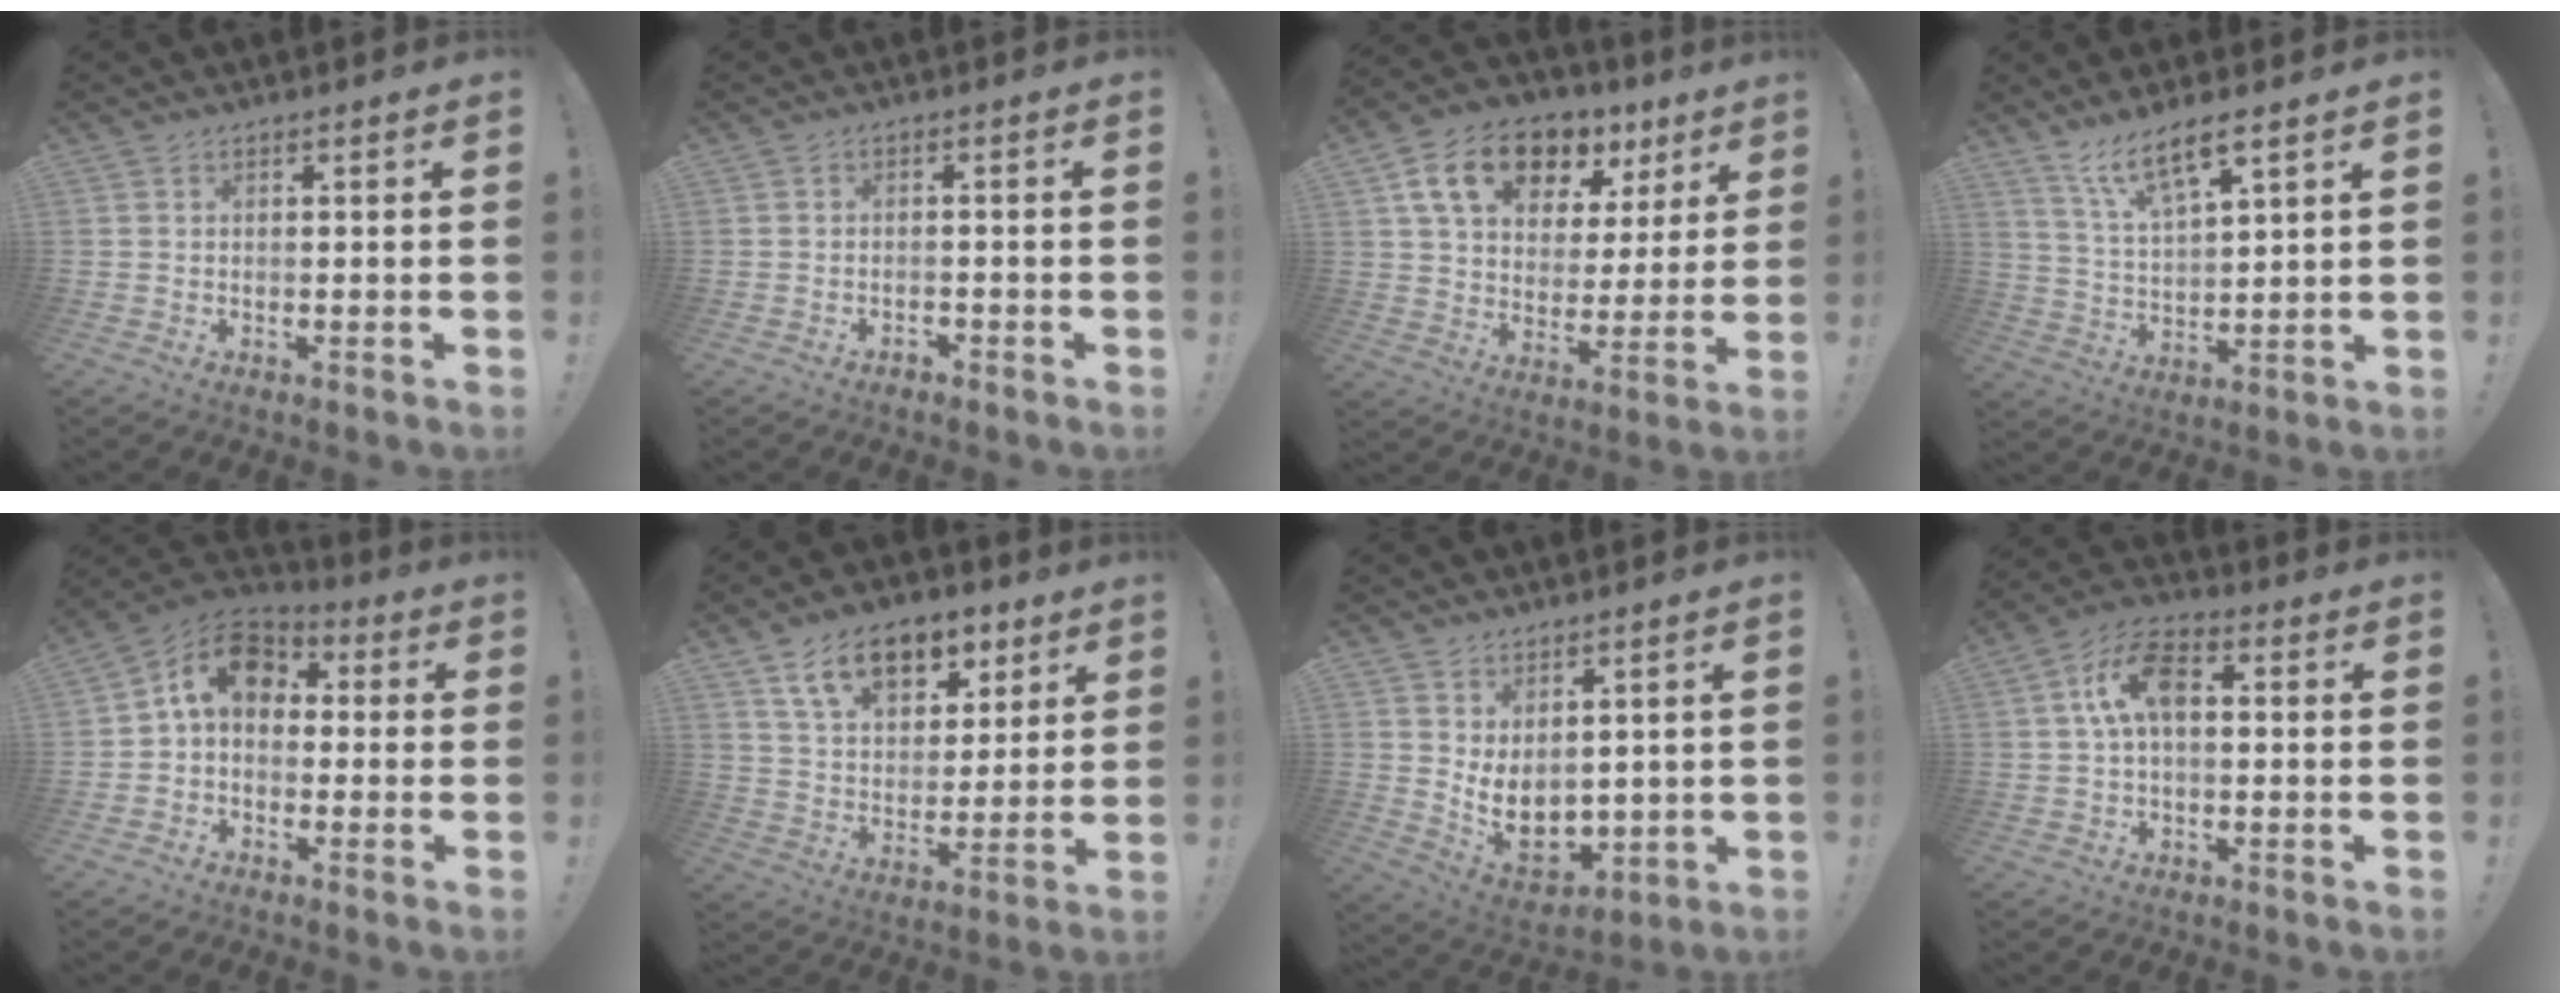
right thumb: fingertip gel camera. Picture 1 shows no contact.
{"total": 1.5, "force": [-1.5, 0.2, 0.2], "torque": [-0.006, 0.001, -0.027]}
{"total": 16.9, "force": [9.6, 10.3, 9.2], "torque": [-0.149, -0.042, 0.174]}
{"total": 9.6, "force": [7.3, 2.1, 5.8], "torque": [-0.105, -0.038, 0.130]}
{"total": 11.0, "force": [2.0, 8.0, 7.3], "torque": [-0.117, 0.008, 0.039]}
{"total": 15.2, "force": [9.1, 9.2, 8.0], "torque": [-0.121, -0.042, 0.167]}
{"total": 9.5, "force": [0.9, 6.7, 6.7], "torque": [-0.094, -0.019, 0.029]}
{"total": 10.9, "force": [1.5, 6.3, 8.8], "torque": [-0.150, 0.016, 0.030]}